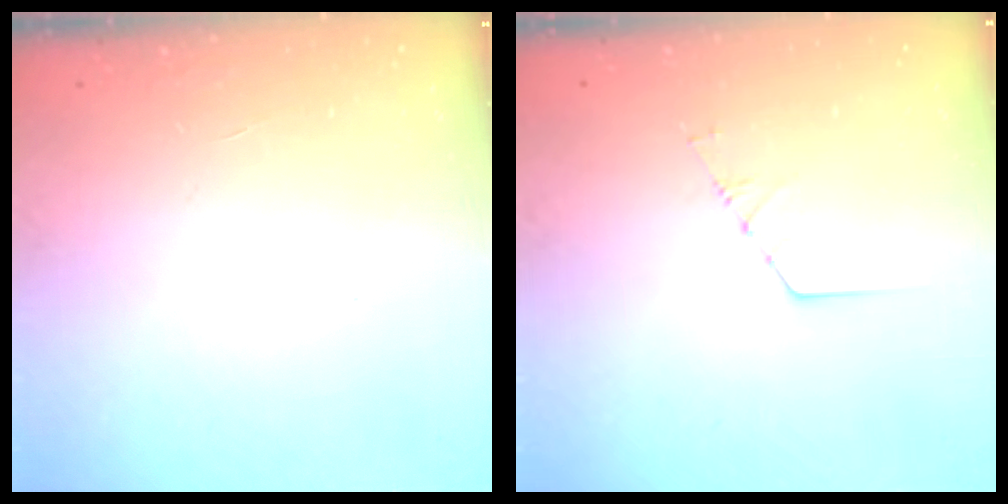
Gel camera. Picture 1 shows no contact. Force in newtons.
{"total": 1.3, "press": 1.3, "slide": 0.1}